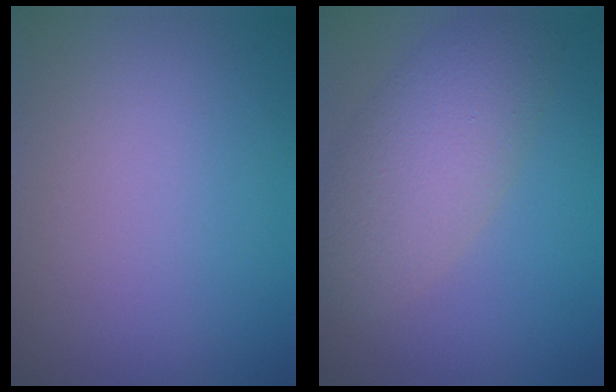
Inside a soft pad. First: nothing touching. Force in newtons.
{"total": 5.6, "press": 5.6, "slide": 0.1}